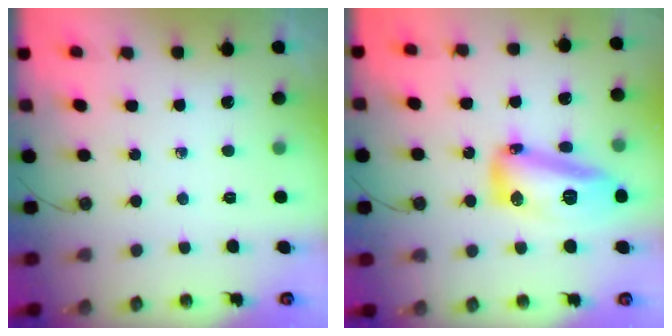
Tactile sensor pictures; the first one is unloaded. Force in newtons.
{"total": 15.8, "press": 15.7, "slide": 1.4}